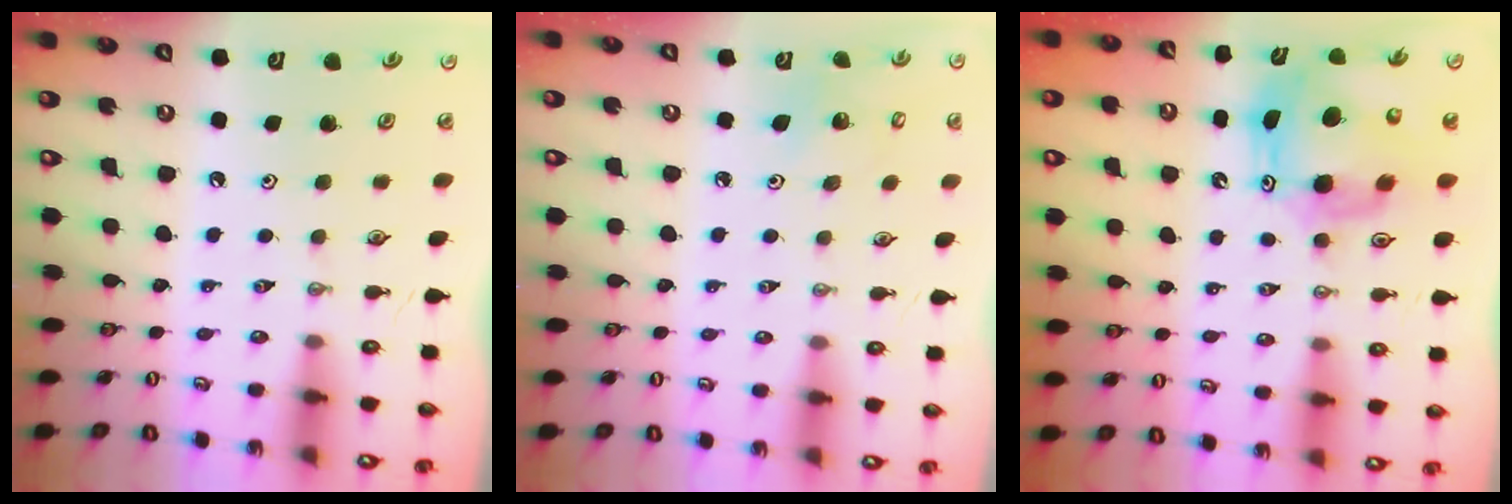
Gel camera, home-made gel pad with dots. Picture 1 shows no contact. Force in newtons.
{"total": 5.7, "press": 5.7, "slide": 0.4}
{"total": 12.5, "press": 12.4, "slide": 1.2}